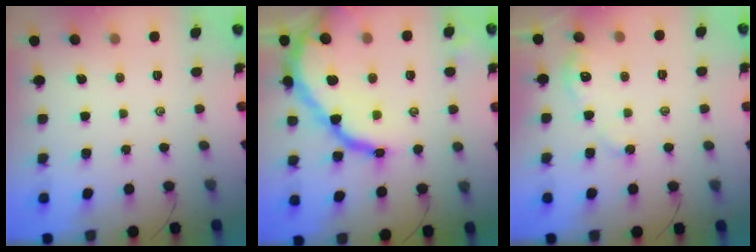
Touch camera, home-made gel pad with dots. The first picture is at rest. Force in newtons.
{"total": 19.0, "press": 18.9, "slide": 1.9}
{"total": 3.5, "press": 3.5, "slide": 0.2}